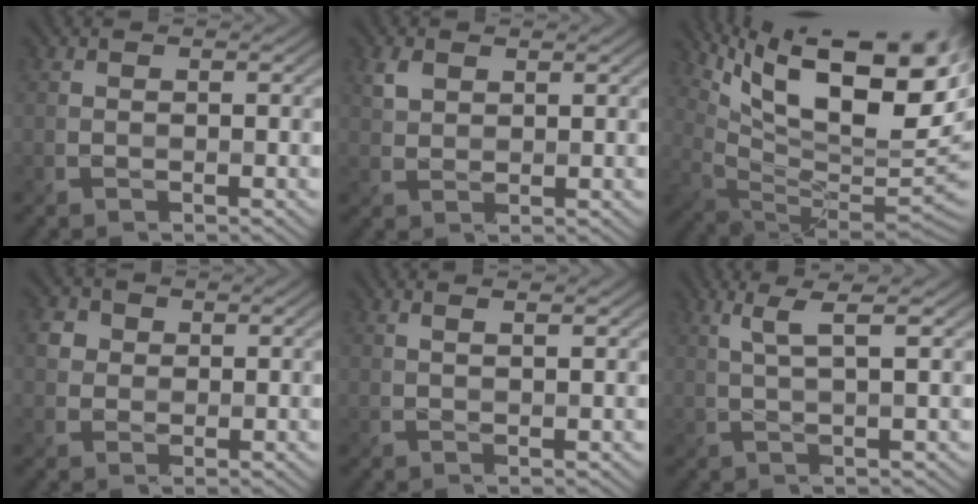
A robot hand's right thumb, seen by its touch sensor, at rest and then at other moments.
{"total": 2.4, "force": [1.4, 1.5, 1.2], "torque": [-0.037, 0.000, 0.032]}
{"total": 17.7, "force": [8.5, 6.8, 14.0], "torque": [-0.221, 0.017, 0.146]}
{"total": 2.6, "force": [0.8, 2.4, 0.7], "torque": [-0.027, 0.003, 0.016]}
{"total": 2.4, "force": [1.5, 0.7, 1.7], "torque": [-0.014, 0.002, 0.014]}
{"total": 3.8, "force": [1.6, 0.3, 3.4], "torque": [-0.066, 0.005, 0.035]}